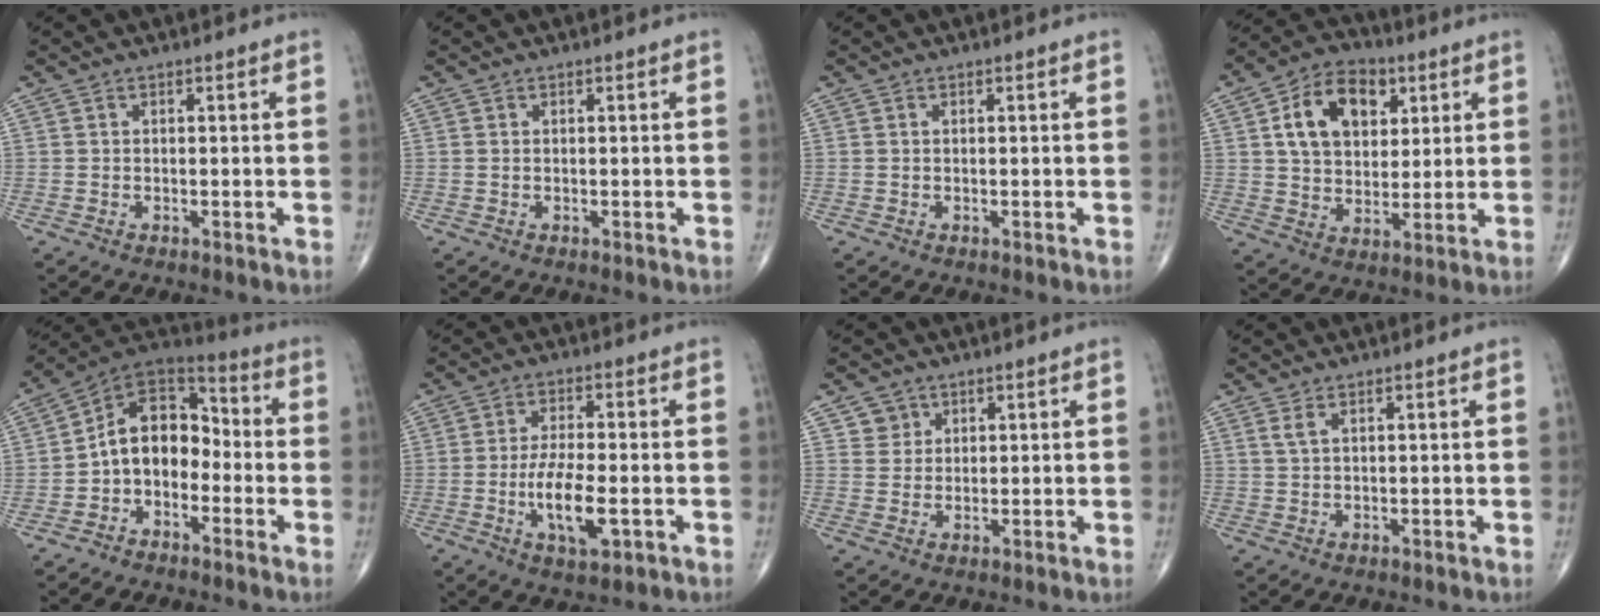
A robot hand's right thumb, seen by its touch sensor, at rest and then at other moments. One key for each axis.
{"total": 0.0}
{"total": 0.0}
{"total": 14.2, "fx": 4.7, "fy": 9.6, "fz": 9.3, "tx": -0.125, "ty": -0.005, "tz": 0.080}
{"total": 11.9, "fx": -2.5, "fy": 8.4, "fz": 8.1, "tx": -0.099, "ty": 0.063, "tz": -0.061}
{"total": 8.9, "fx": -2.4, "fy": 3.2, "fz": 8.0, "tx": -0.148, "ty": 0.000, "tz": -0.042}
{"total": 3.1, "fx": 1.6, "fy": 2.7, "fz": 0.0, "tx": 0.022, "ty": -0.008, "tz": 0.022}
{"total": 1.5, "fx": 0.8, "fy": 0.5, "fz": 1.2, "tx": -0.030, "ty": 0.005, "tz": 0.022}